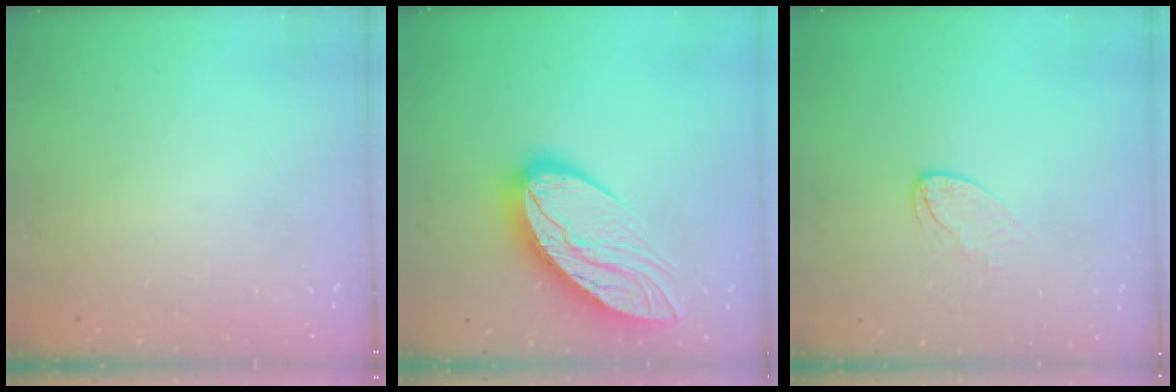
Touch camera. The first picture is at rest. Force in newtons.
{"total": 16.2, "press": 16.2, "slide": 1.4}
{"total": 3.3, "press": 3.3, "slide": 0.2}